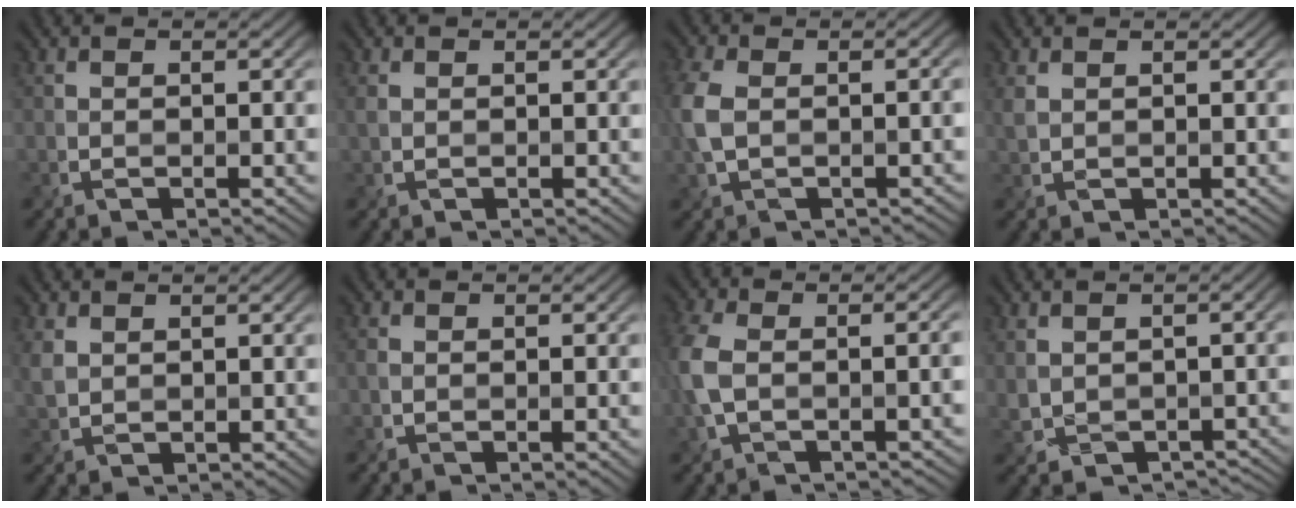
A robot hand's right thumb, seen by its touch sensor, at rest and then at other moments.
{"total": 0.8, "force": [0.4, 0.5, 0.4], "torque": [-0.015, 0.001, 0.008]}
{"total": 5.9, "force": [-0.5, 3.5, 4.7], "torque": [-0.111, 0.000, -0.013]}
{"total": 1.3, "force": [0.9, 0.7, 0.6], "torque": [-0.023, 0.002, 0.020]}
{"total": 2.1, "force": [1.2, 1.4, 0.9], "torque": [-0.029, 0.001, 0.027]}
{"total": 1.0, "force": [-0.3, 0.5, 0.8], "torque": [-0.016, -0.003, -0.008]}
{"total": 7.4, "force": [-1.0, 3.8, 6.2], "torque": [-0.145, -0.001, -0.025]}
{"total": 4.5, "force": [-0.7, 3.6, 2.7], "torque": [-0.052, -0.024, 0.000]}